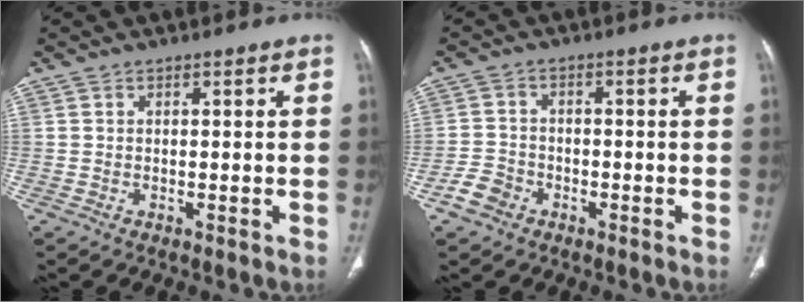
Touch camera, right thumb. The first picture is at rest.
{"total": 4.3, "force": [-2.5, 3.3, 1.4], "torque": [-0.020, 0.019, -0.047]}